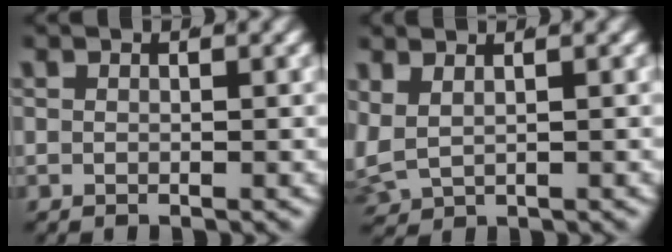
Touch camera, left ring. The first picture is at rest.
{"total": 4.2, "force": [1.1, 3.6, 2.0], "torque": [-0.068, -0.007, 0.028]}